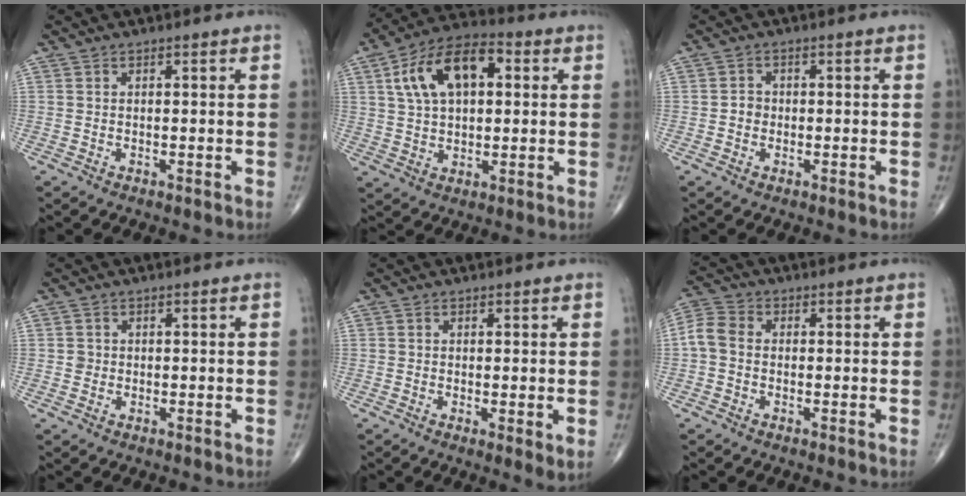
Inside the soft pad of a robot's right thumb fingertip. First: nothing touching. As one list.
[{"total": 14.9, "force": [4.0, 8.3, 11.7], "torque": [-0.199, 0.021, 0.063]}, {"total": 1.9, "force": [-0.4, 1.7, 0.8], "torque": [-0.002, 0.006, -0.010]}, {"total": 1.1, "force": [-0.1, 1.1, 0.2], "torque": [0.001, 0.003, -0.001]}, {"total": 2.9, "force": [-0.2, 0.7, 2.9], "torque": [-0.049, -0.014, -0.007]}, {"total": 5.2, "force": [-0.4, 3.9, 3.5], "torque": [-0.073, 0.015, -0.020]}]